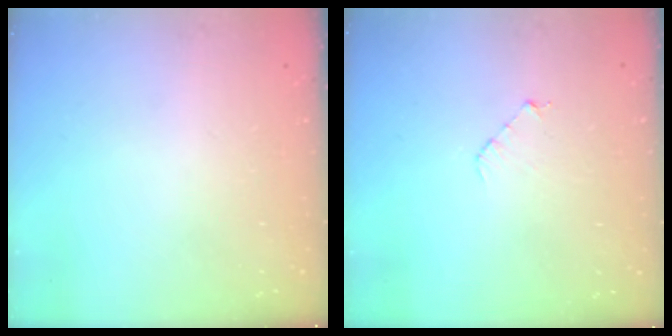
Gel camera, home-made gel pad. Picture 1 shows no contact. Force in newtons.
{"total": 3.8, "press": 3.8, "slide": 0.3}